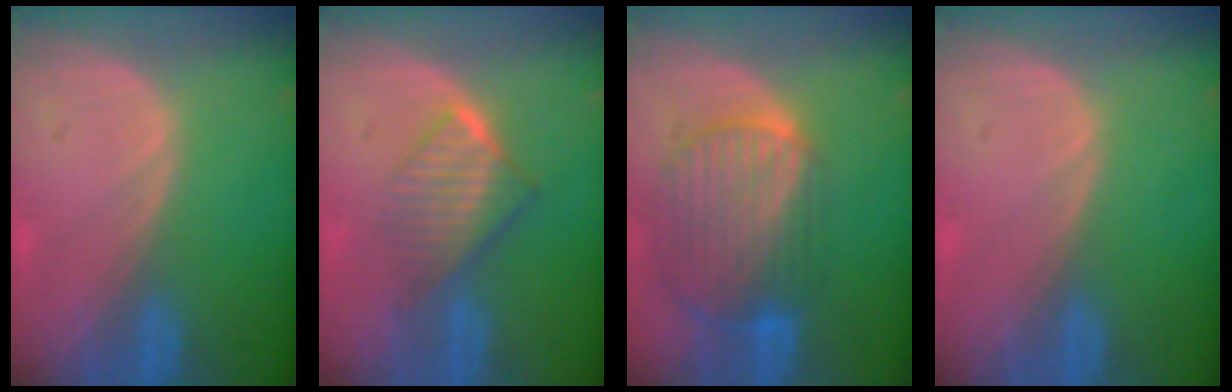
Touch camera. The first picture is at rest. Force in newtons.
{"total": 6.4, "press": 5.7, "slide": 2.9}
{"total": 10.3, "press": 8.6, "slide": 5.6}
{"total": 0.0}